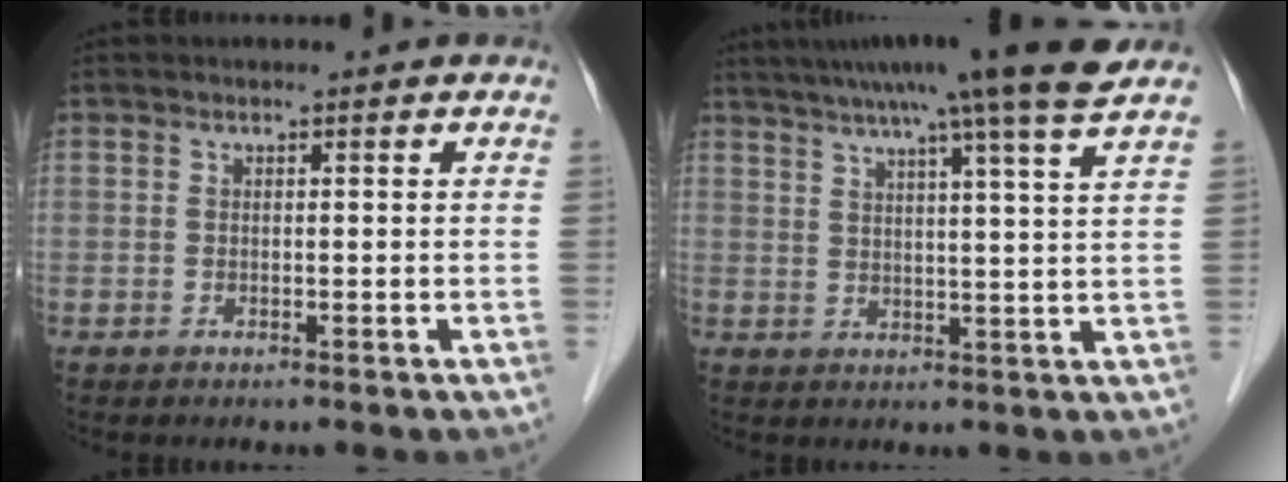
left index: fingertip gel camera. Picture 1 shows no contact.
{"total": 15.3, "force": [12.1, -1.9, 9.2], "torque": [-0.150, 0.004, 0.156]}